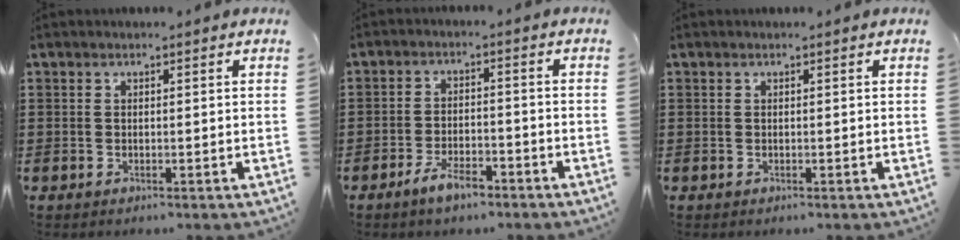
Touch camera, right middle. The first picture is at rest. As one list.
[{"total": 4.8, "force": [-3.6, 1.6, 2.7], "torque": [-0.056, 0.006, -0.070]}, {"total": 0.0}]